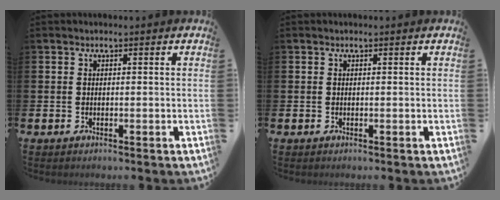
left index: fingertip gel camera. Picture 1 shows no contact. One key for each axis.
{"total": 0.0}